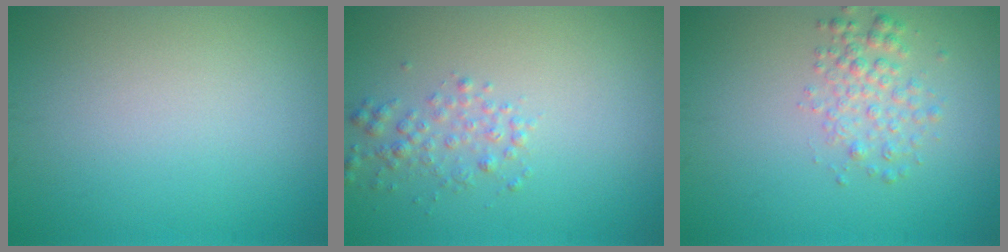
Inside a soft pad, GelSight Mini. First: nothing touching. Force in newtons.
{"total": 1.9, "press": 1.9, "slide": 0.1}
{"total": 2.4, "press": 2.4, "slide": 0.1}